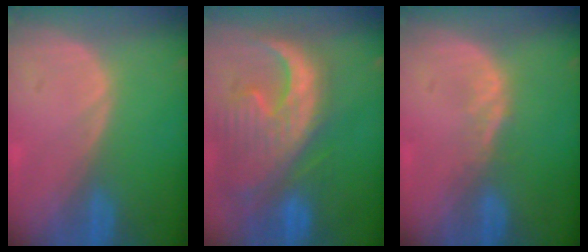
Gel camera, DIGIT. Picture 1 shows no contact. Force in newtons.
{"total": 13.5, "press": 11.5, "slide": 7.0}
{"total": 1.4, "press": 1.4, "slide": 0.1}